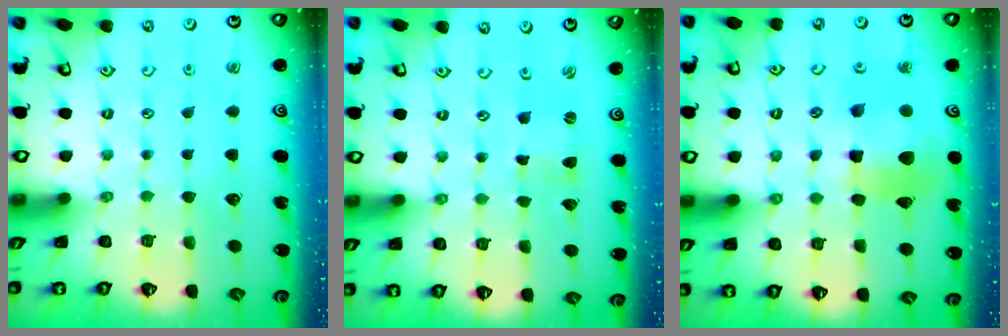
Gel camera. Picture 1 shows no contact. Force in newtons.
{"total": 0.0}
{"total": 12.6, "press": 12.5, "slide": 1.7}